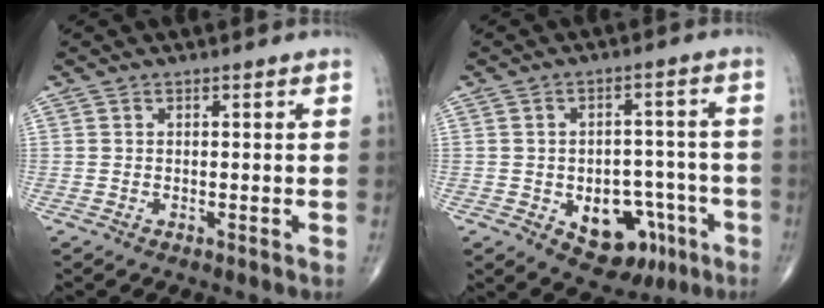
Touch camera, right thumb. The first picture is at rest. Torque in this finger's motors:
{"motor_torque": [2.93, 2.08, 0.51, -0.74, 0.01]}